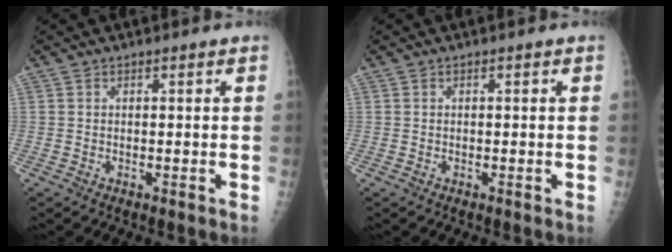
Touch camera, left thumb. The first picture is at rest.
{"total": 0.0}